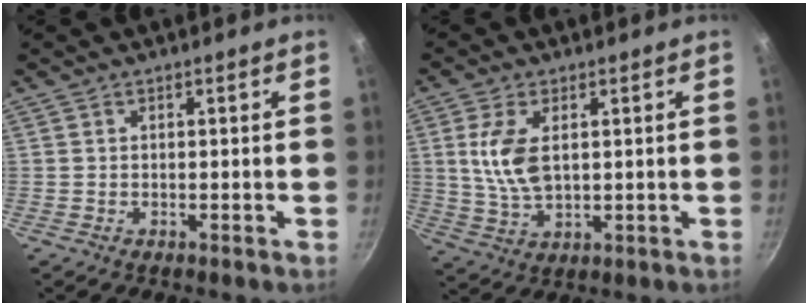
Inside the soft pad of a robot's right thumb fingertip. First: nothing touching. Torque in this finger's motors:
{"motor_torque": [-0.54, 0.87, 0.50, 0.81, 0.04]}